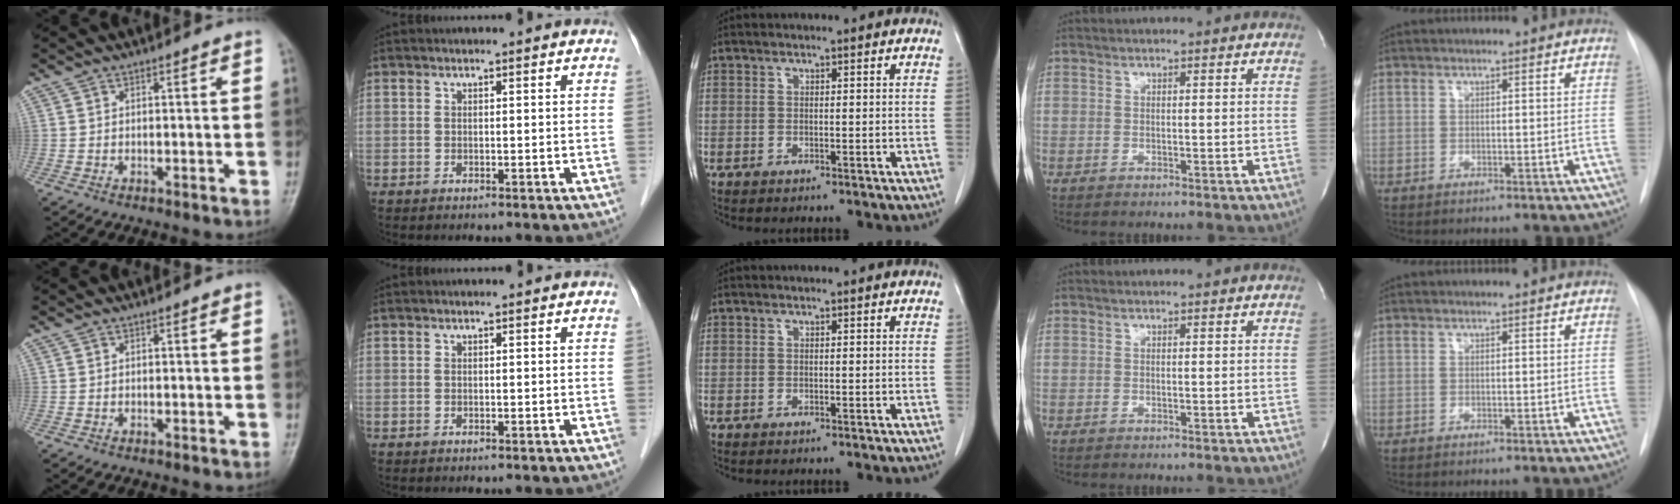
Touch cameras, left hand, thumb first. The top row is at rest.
{}